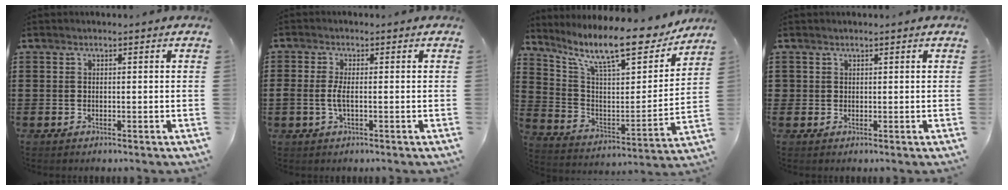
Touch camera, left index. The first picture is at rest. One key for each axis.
{"total": 2.7, "fx": -0.5, "fy": 0.8, "fz": 2.5, "tx": -0.069, "ty": -0.005, "tz": -0.016}
{"total": 13.1, "fx": 10.8, "fy": 2.2, "fz": 7.1, "tx": -0.156, "ty": -0.076, "tz": 0.181}
{"total": 1.0, "fx": 0.6, "fy": 0.8, "fz": 0.1, "tx": -0.004, "ty": 0.003, "tz": 0.013}